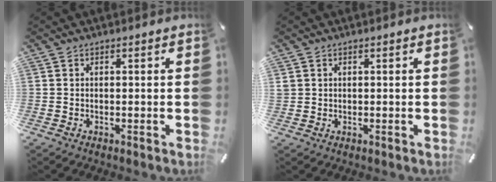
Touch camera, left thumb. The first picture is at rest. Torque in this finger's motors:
{"motor_torque": [0.41, 0.38, 0.25, -0.28, 0.07]}